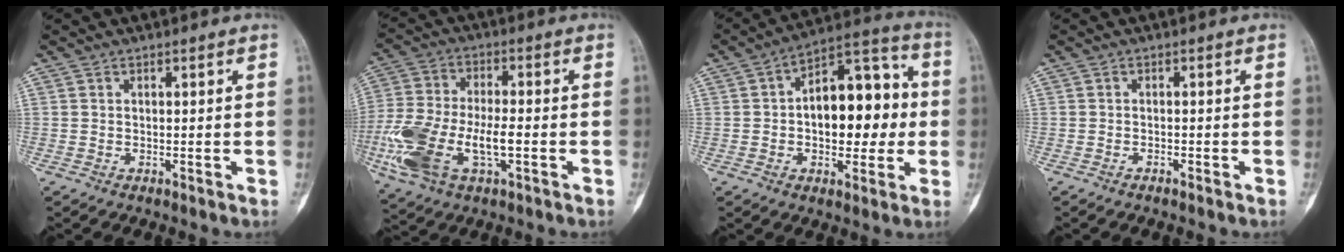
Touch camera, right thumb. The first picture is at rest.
{"total": 16.3, "force": [-4.3, 8.0, 13.5], "torque": [-0.296, 0.015, -0.076]}
{"total": 17.6, "force": [0.3, 10.2, 14.3], "torque": [-0.162, 0.035, 0.000]}
{"total": 0.9, "force": [-0.7, 0.3, 0.5], "torque": [-0.016, 0.006, -0.011]}